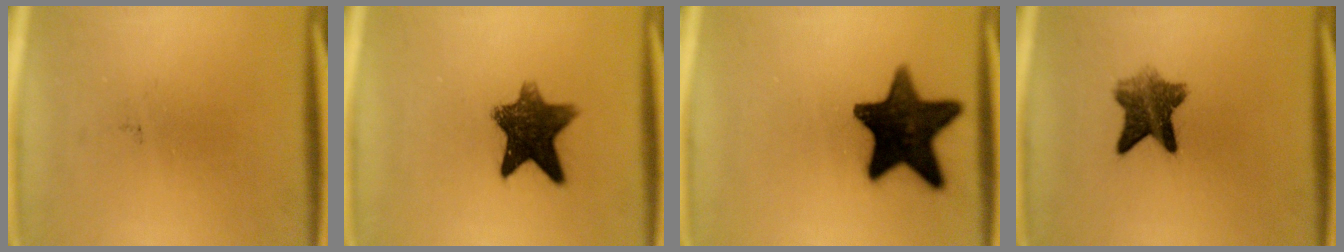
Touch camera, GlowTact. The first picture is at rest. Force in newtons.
{"total": 10.2}
{"total": 15.9}
{"total": 6.9}